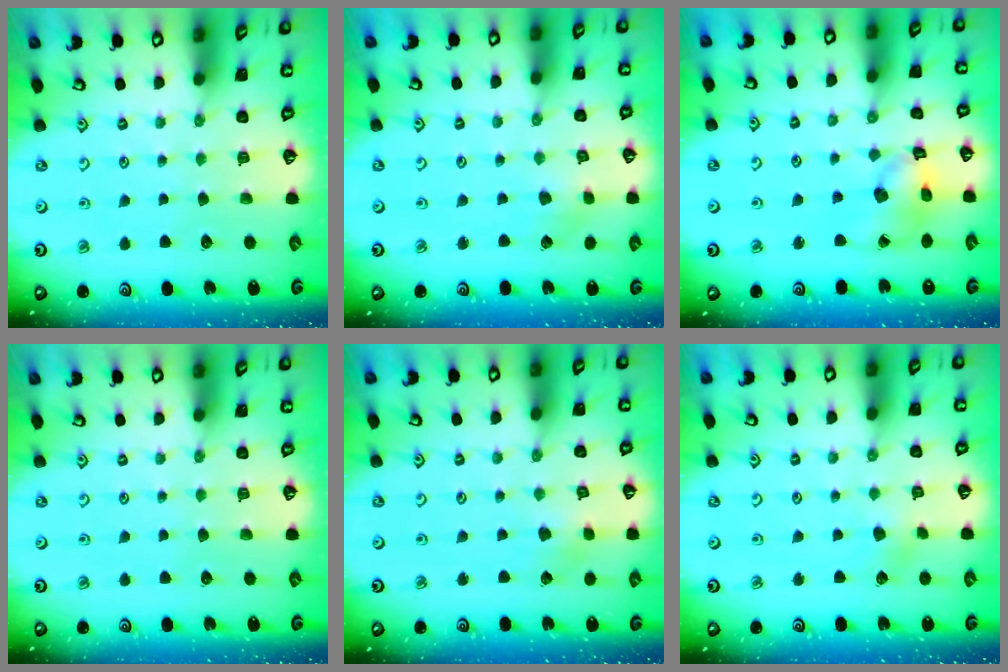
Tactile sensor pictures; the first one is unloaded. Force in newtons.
{"total": 2.7, "press": 2.7, "slide": 0.4}
{"total": 12.0, "press": 11.9, "slide": 1.5}
{"total": 0.0}
{"total": 3.0, "press": 3.0, "slide": 0.4}
{"total": 1.8, "press": 1.8, "slide": 0.2}